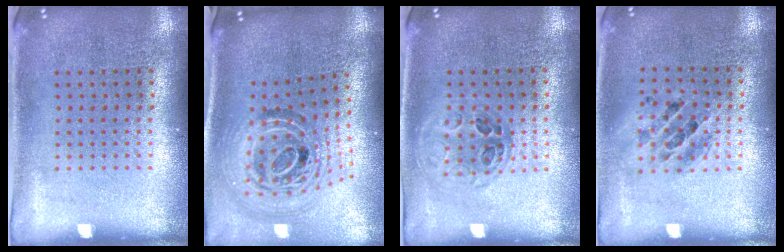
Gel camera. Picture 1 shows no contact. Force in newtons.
{"total": 2.1, "press": 1.7, "slide": 1.3}
{"total": 1.0, "press": 1.0, "slide": 0.4}
{"total": 1.3, "press": 1.2, "slide": 0.5}